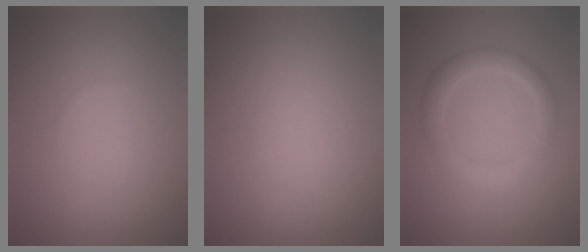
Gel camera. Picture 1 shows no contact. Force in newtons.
{"total": 0.0}
{"total": 2.7, "press": 2.7, "slide": 0.0}